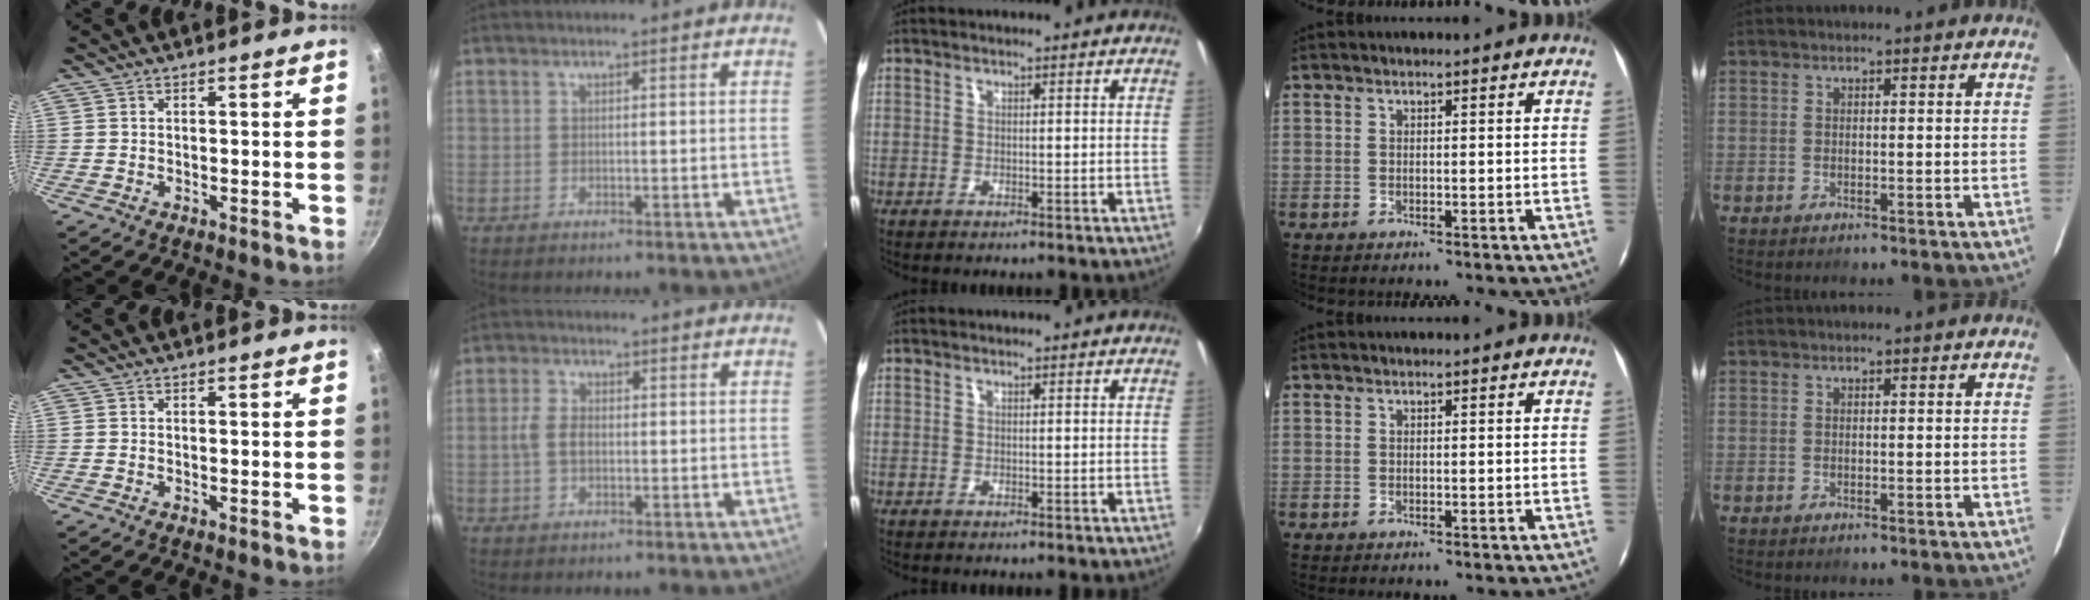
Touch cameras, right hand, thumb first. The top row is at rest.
{"index": {"total": 3.4, "force": [-0.5, 2.1, 2.7], "torque": [-0.058, 0.008, -0.008]}}